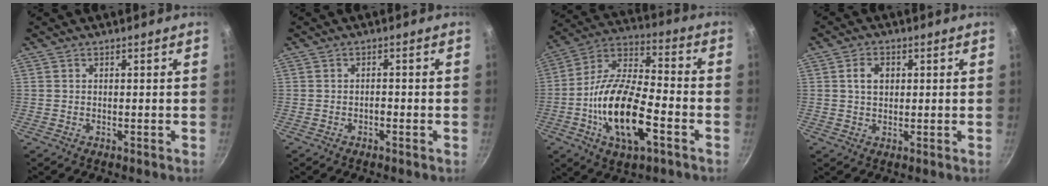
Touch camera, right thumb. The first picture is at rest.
{"total": 0.9, "force": [-0.7, 0.4, 0.5], "torque": [-0.008, 0.009, -0.013]}
{"total": 18.9, "force": [-6.1, 8.1, 16.0], "torque": [-0.292, 0.031, -0.125]}
{"total": 2.1, "force": [0.4, 1.5, 1.4], "torque": [-0.017, 0.003, 0.007]}